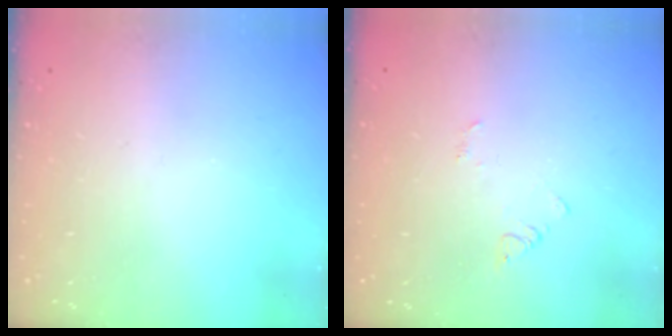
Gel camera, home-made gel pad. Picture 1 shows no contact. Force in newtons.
{"total": 2.9, "press": 2.9, "slide": 0.3}